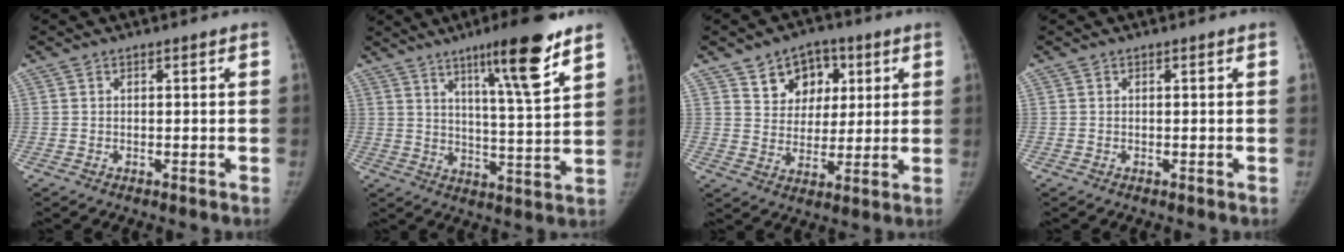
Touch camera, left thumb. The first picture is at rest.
{"total": 14.4, "force": [8.7, 1.2, 11.4], "torque": [-0.169, -0.050, 0.136]}
{"total": 10.2, "force": [4.7, 7.9, 4.4], "torque": [-0.024, -0.017, 0.078]}
{"total": 0.0}